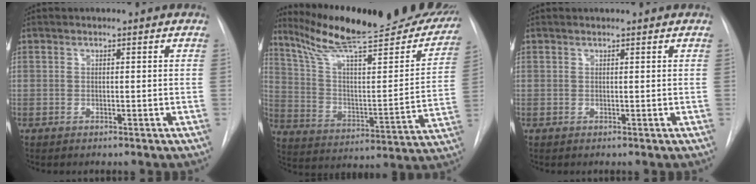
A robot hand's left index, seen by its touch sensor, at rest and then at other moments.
{"total": 29.3, "force": [25.0, 4.6, 14.5], "torque": [-0.220, -0.049, 0.349]}
{"total": 0.8, "force": [0.8, 0.0, 0.0], "torque": [-0.007, 0.010, 0.015]}